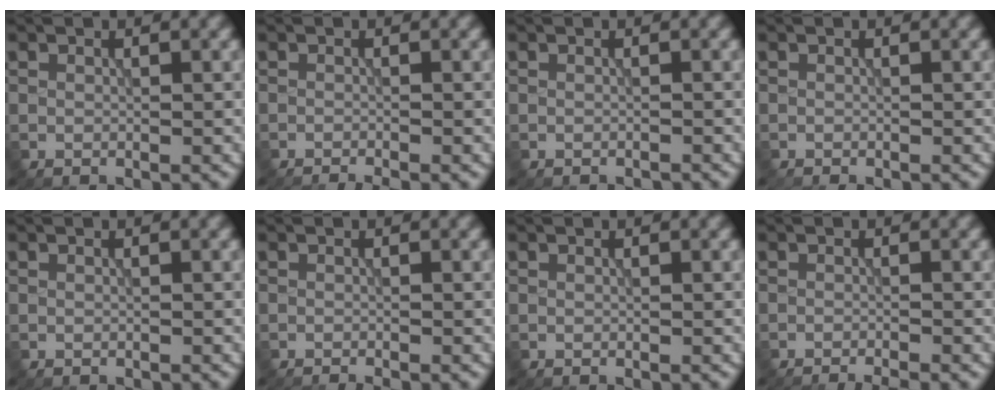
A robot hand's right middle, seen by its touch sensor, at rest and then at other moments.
{"total": 2.1, "force": [-1.8, 0.3, 1.1], "torque": [-0.014, -0.001, -0.035]}
{"total": 0.9, "force": [-0.9, 0.0, 0.0], "torque": [0.003, -0.004, -0.018]}
{"total": 0.8, "force": [-0.8, 0.1, 0.1], "torque": [0.002, -0.004, -0.014]}
{"total": 0.0}
{"total": 1.2, "force": [-1.0, 0.1, 0.5], "torque": [0.000, -0.001, -0.019]}
{"total": 0.0}
{"total": 2.8, "force": [-2.4, 0.4, 1.4], "torque": [-0.022, -0.003, -0.043]}